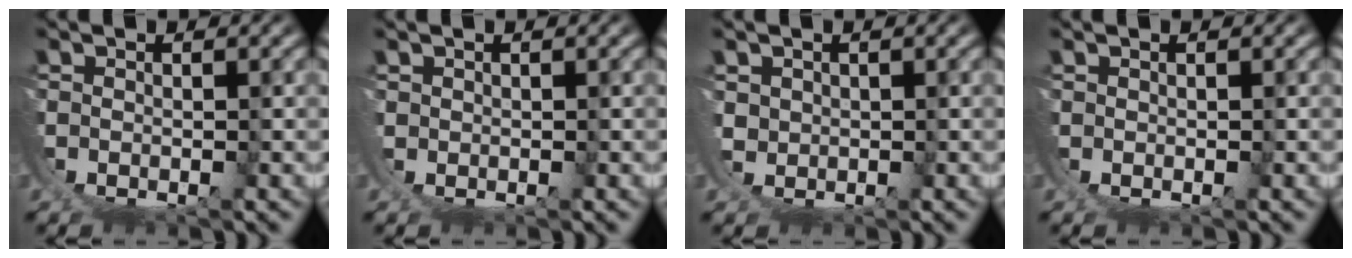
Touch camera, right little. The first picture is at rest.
{"total": 1.0, "force": [0.4, 0.1, -0.8], "torque": [0.014, 0.003, 0.005]}
{"total": 1.8, "force": [1.6, 0.0, -1.0], "torque": [0.005, -0.007, 0.030]}
{"total": 0.0}